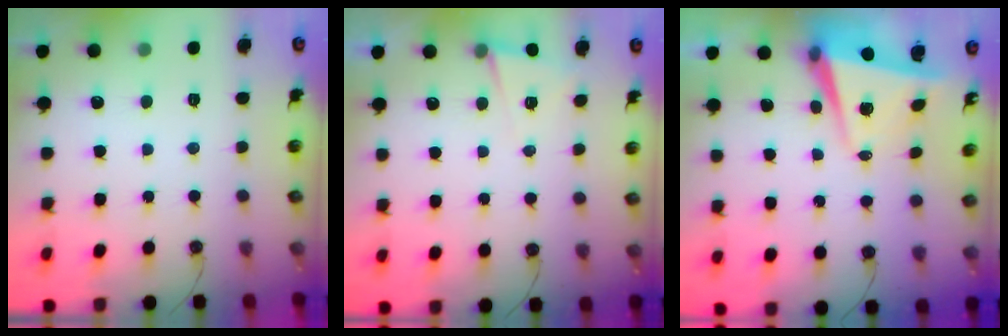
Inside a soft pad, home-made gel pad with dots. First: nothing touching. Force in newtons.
{"total": 3.0, "press": 2.7, "slide": 1.2}
{"total": 5.5, "press": 5.2, "slide": 1.7}